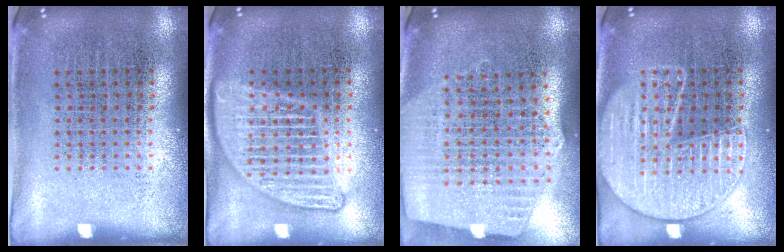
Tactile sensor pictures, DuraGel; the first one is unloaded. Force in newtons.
{"total": 2.8, "press": 2.8, "slide": 0.3}
{"total": 2.6, "press": 2.2, "slide": 1.4}
{"total": 3.3, "press": 3.3, "slide": 0.3}